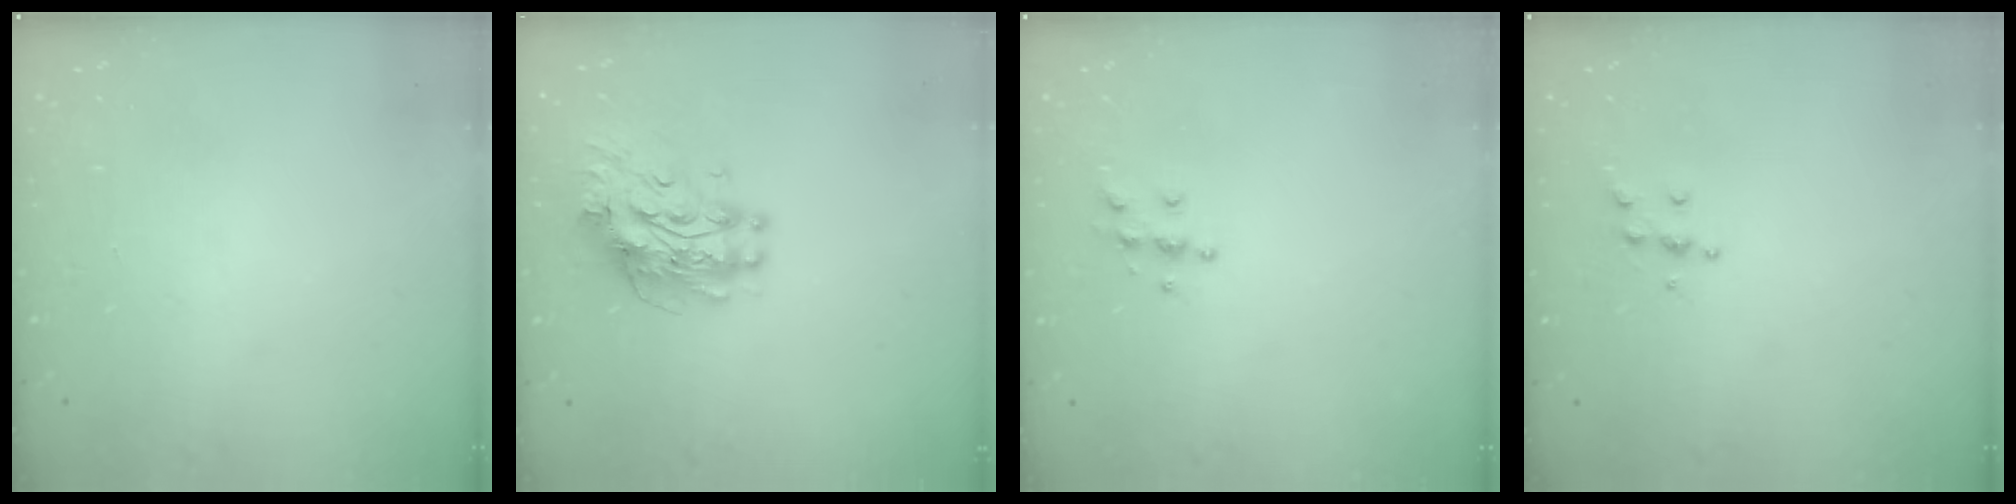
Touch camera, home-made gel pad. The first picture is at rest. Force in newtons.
{"total": 11.2, "press": 11.2, "slide": 0.9}
{"total": 5.5, "press": 5.5, "slide": 0.5}
{"total": 5.3, "press": 5.2, "slide": 0.5}